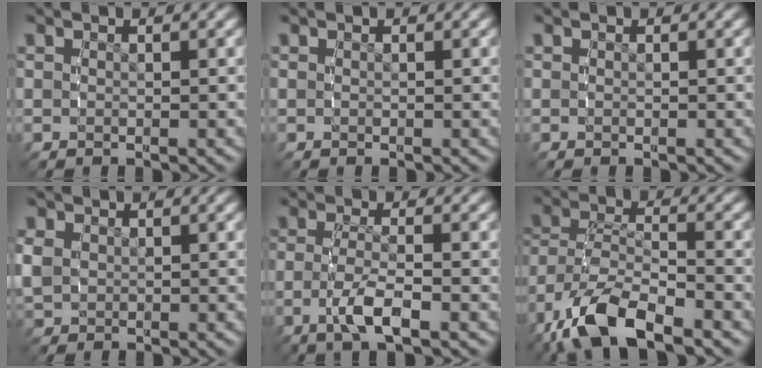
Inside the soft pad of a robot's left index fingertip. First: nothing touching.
{"total": 0.0}
{"total": 0.0}
{"total": 2.5, "force": [0.3, 2.2, 1.3], "torque": [-0.041, -0.005, 0.015]}
{"total": 3.5, "force": [-1.3, 0.7, 3.2], "torque": [-0.066, -0.016, -0.019]}
{"total": 6.3, "force": [-3.3, 3.0, 4.5], "torque": [-0.110, -0.034, -0.042]}